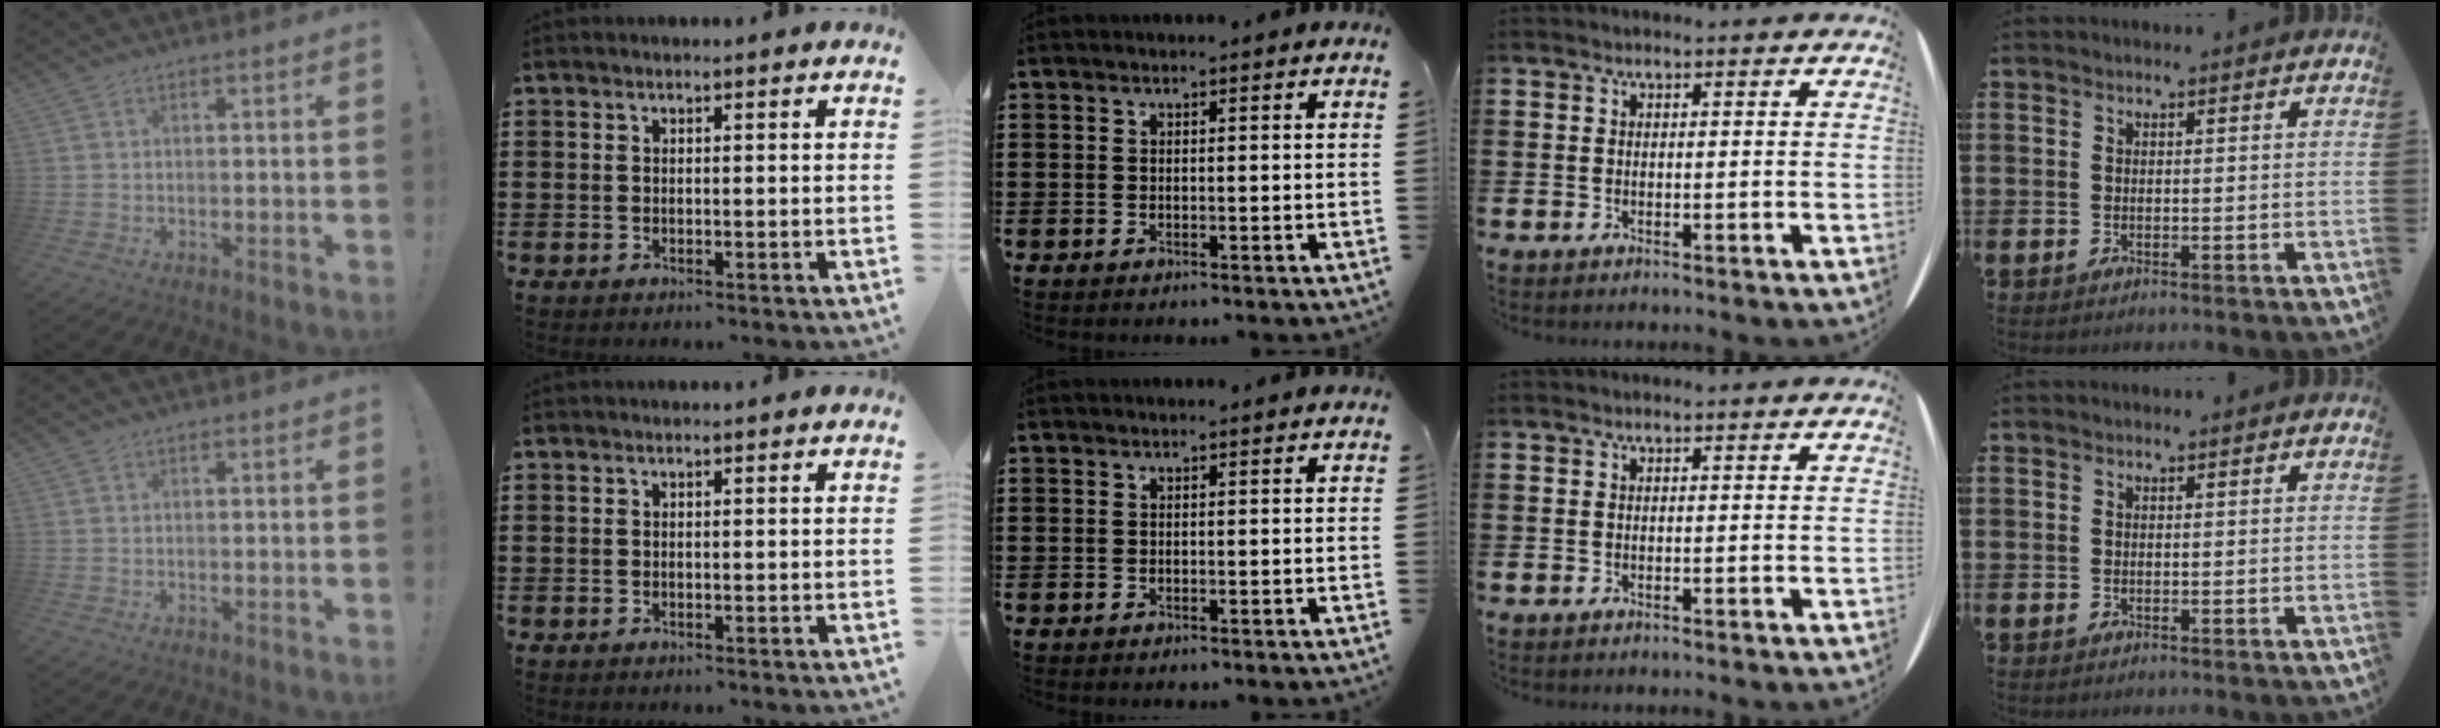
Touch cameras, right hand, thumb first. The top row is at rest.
{}